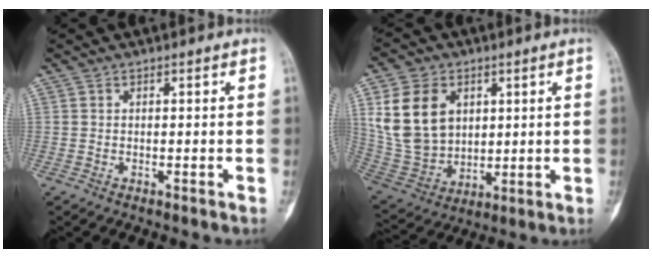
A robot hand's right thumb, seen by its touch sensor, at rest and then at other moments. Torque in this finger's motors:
{"motor_torque": [-0.24, 1.13, 1.73, 0.23, 0.26]}